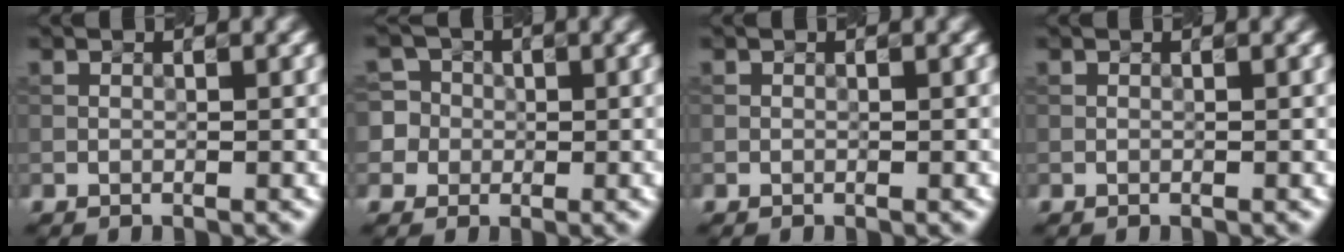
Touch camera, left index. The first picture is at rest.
{"total": 5.8, "force": [0.0, 5.6, 1.3], "torque": [-0.019, 0.033, -0.020]}
{"total": 0.0}
{"total": 0.0}